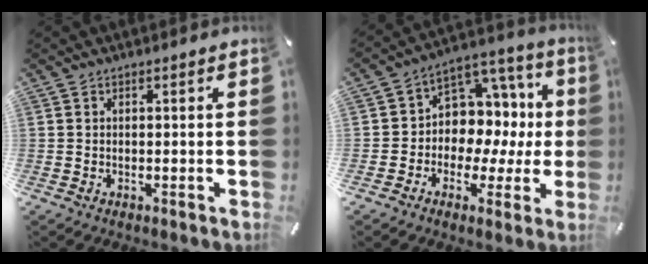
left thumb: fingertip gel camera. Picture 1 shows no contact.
{"total": 11.0, "force": [0.3, 9.9, 4.8], "torque": [-0.055, -0.026, 0.014]}